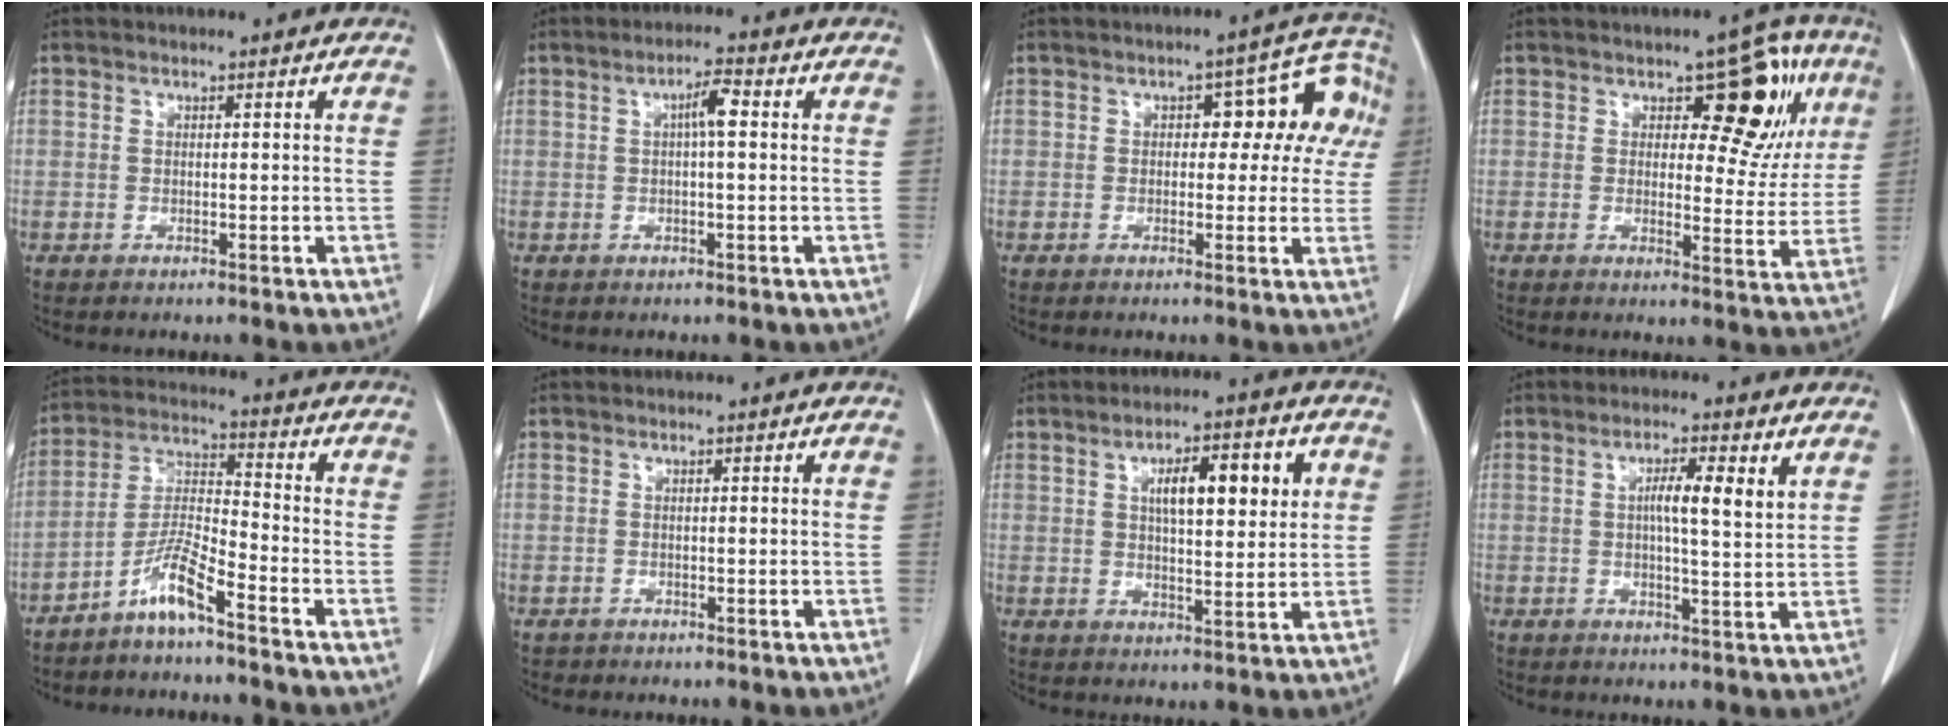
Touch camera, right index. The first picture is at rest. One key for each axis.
{"total": 3.4, "fx": 0.6, "fy": 0.5, "fz": 3.4, "tx": -0.061, "ty": 0.007, "tz": 0.008}
{"total": 8.3, "fx": 1.2, "fy": 4.4, "fz": 6.9, "tx": -0.065, "ty": 0.043, "tz": 0.012}
{"total": 10.9, "fx": 4.5, "fy": 5.5, "fz": 8.3, "tx": -0.082, "ty": 0.020, "tz": 0.057}
{"total": 6.7, "fx": -4.9, "fy": 0.2, "fz": 4.6, "tx": -0.104, "ty": -0.005, "tz": -0.099}
{"total": 0.9, "fx": -0.5, "fy": 0.8, "fz": -0.2, "tx": -0.008, "ty": 0.005, "tz": -0.008}
{"total": 9.2, "fx": 2.7, "fy": 2.6, "fz": 8.4, "tx": -0.133, "ty": 0.014, "tz": 0.045}
{"total": 5.7, "fx": 2.0, "fy": 0.5, "fz": 5.3, "tx": -0.092, "ty": 0.002, "tz": 0.029}